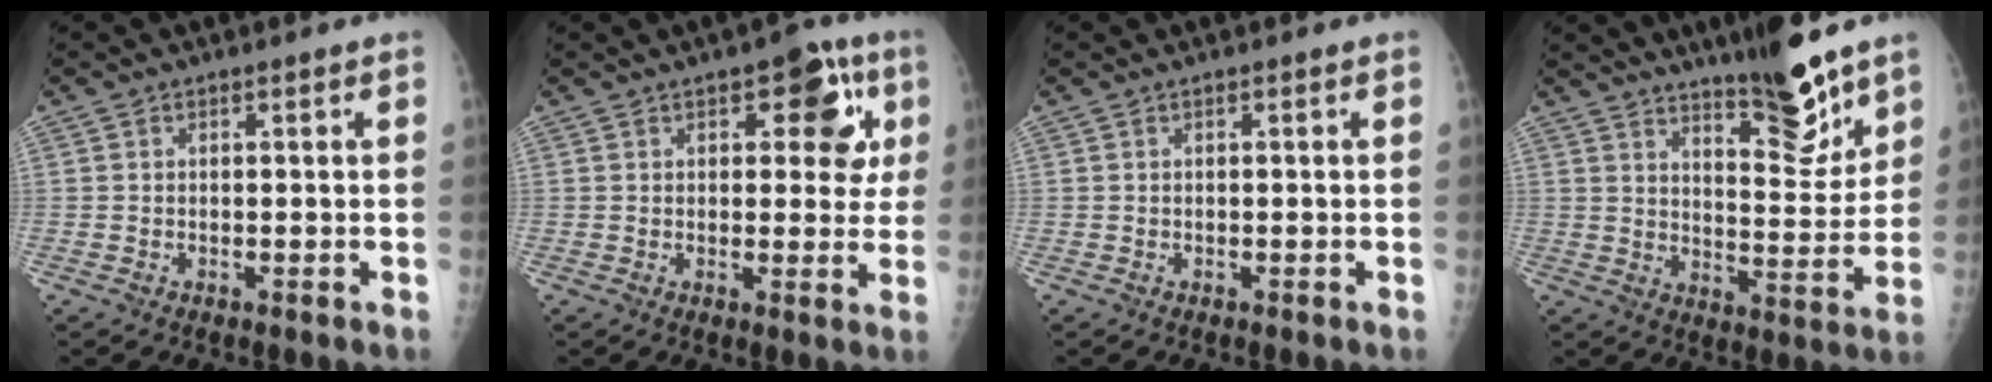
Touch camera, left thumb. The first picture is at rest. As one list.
[{"total": 9.9, "force": [3.5, 5.0, 7.8], "torque": [-0.046, -0.002, 0.032]}, {"total": 0.0}, {"total": 12.4, "force": [9.4, 2.9, 7.5], "torque": [-0.082, -0.073, 0.149]}]